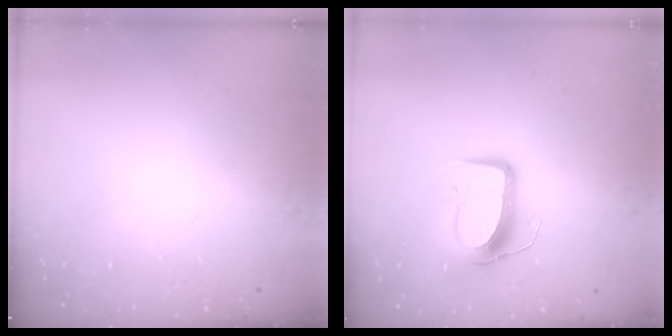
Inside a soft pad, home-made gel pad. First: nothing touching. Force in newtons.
{"total": 12.1, "press": 12.1, "slide": 1.0}